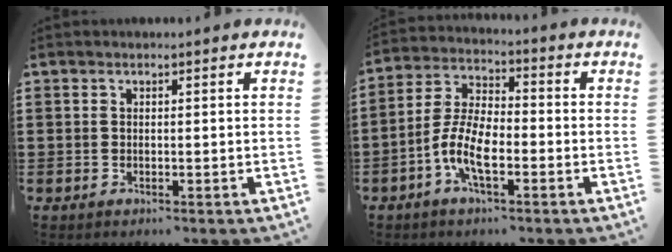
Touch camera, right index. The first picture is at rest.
{"total": 7.8, "force": [-3.1, 3.0, 6.5], "torque": [-0.163, -0.011, -0.068]}